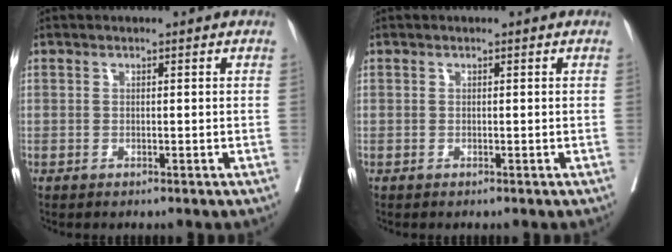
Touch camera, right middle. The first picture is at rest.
{"total": 0.0}